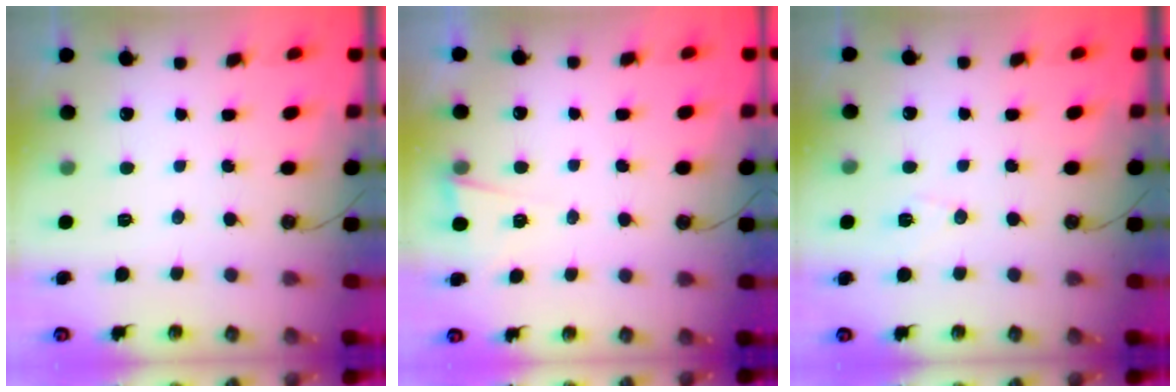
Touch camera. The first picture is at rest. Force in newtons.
{"total": 2.8, "press": 2.3, "slide": 1.6}
{"total": 6.7, "press": 6.1, "slide": 2.9}